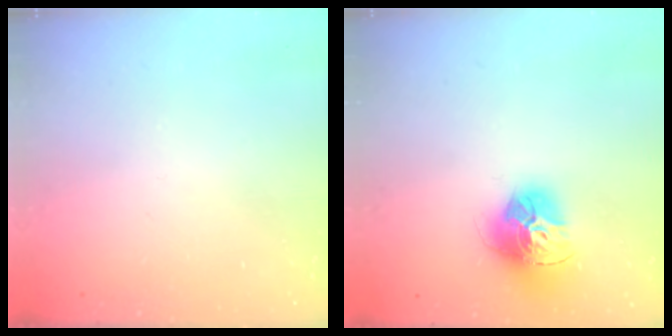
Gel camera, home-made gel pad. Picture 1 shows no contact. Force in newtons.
{"total": 15.7, "press": 15.6, "slide": 1.7}